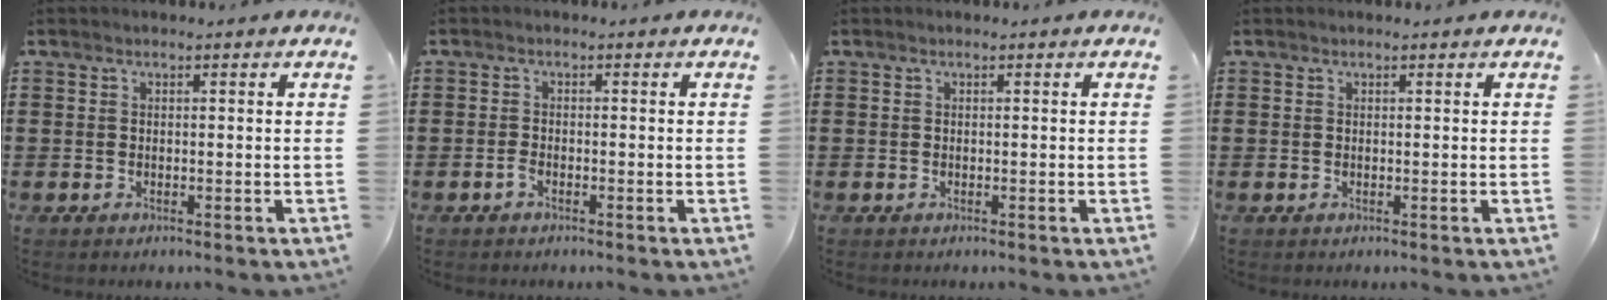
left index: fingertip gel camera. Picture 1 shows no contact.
{"total": 1.2, "force": [-0.9, 0.3, 0.7], "torque": [-0.017, -0.004, -0.017]}
{"total": 0.0}
{"total": 0.0}